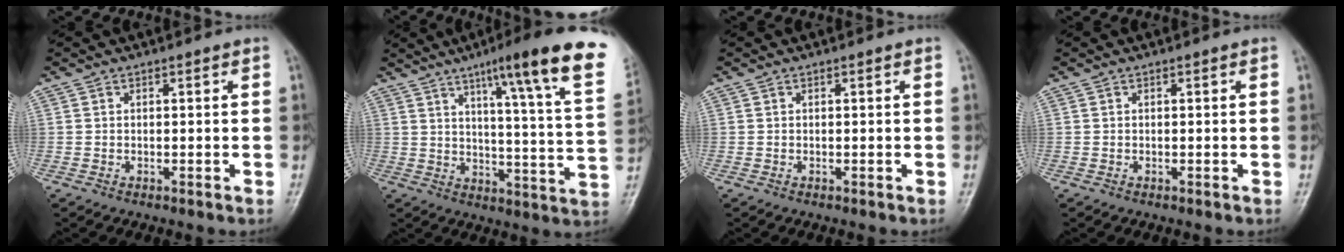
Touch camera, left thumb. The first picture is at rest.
{"total": 22.0, "force": [12.7, 2.1, 17.8], "torque": [-0.230, -0.041, 0.165]}
{"total": 0.0}
{"total": 0.0}